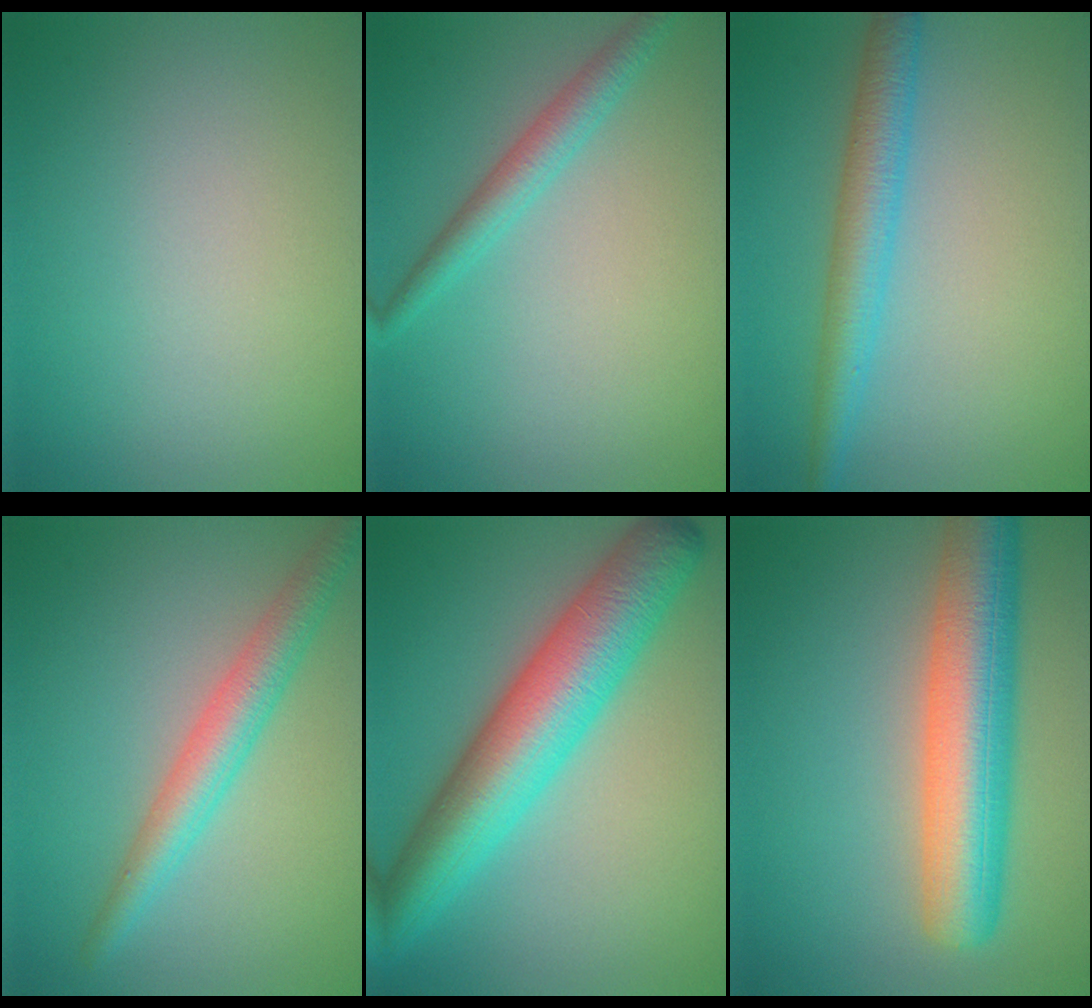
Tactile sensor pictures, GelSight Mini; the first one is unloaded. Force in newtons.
{"total": 2.6, "press": 2.6, "slide": 0.1}
{"total": 3.9, "press": 3.9, "slide": 0.1}
{"total": 4.0, "press": 4.0, "slide": 0.0}
{"total": 9.6, "press": 9.6, "slide": 0.1}
{"total": 8.6, "press": 8.6, "slide": 0.3}